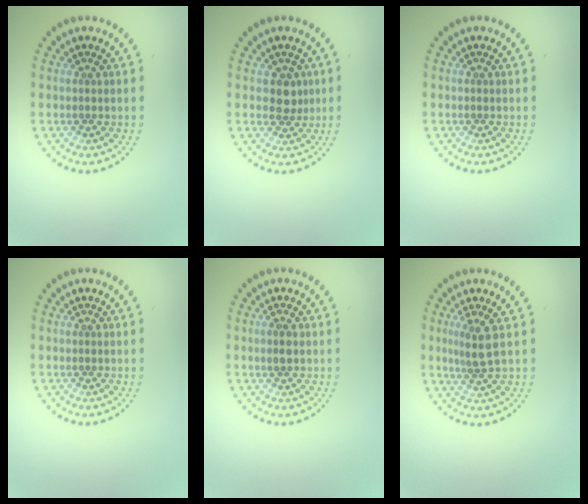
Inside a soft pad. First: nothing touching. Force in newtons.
{"total": 2.0, "press": 1.8, "slide": 0.9}
{"total": 0.0}
{"total": 0.0}
{"total": 1.2, "press": 1.2, "slide": 0.2}
{"total": 2.2, "press": 1.7, "slide": 1.4}